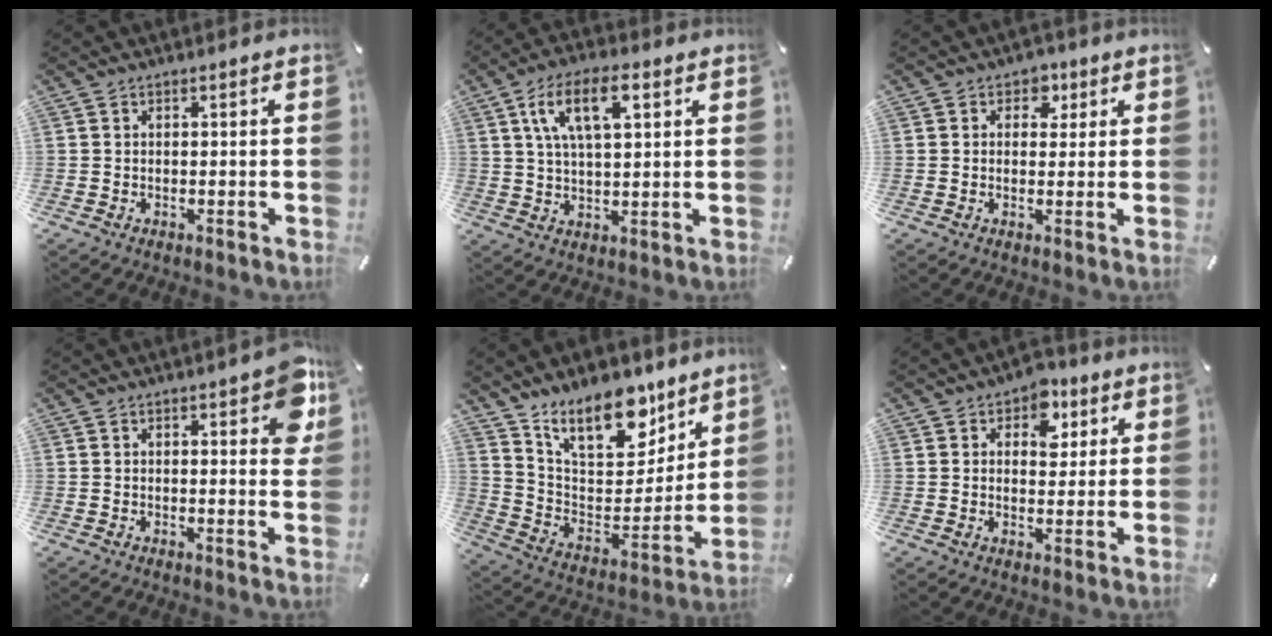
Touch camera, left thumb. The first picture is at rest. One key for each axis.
{"total": 11.1, "fx": 4.8, "fy": 5.0, "fz": 8.7, "tx": -0.162, "ty": 0.000, "tz": 0.080}
{"total": 4.0, "fx": 1.4, "fy": 3.4, "fz": 1.7, "tx": -0.001, "ty": -0.006, "tz": 0.016}
{"total": 7.2, "fx": 3.5, "fy": 2.8, "fz": 5.6, "tx": -0.065, "ty": -0.015, "tz": 0.054}
{"total": 18.9, "fx": 14.6, "fy": 8.8, "fz": 8.2, "tx": -0.128, "ty": -0.115, "tz": 0.259}
{"total": 6.8, "fx": 2.9, "fy": 5.2, "fz": 3.3, "tx": -0.024, "ty": -0.011, "tz": 0.042}